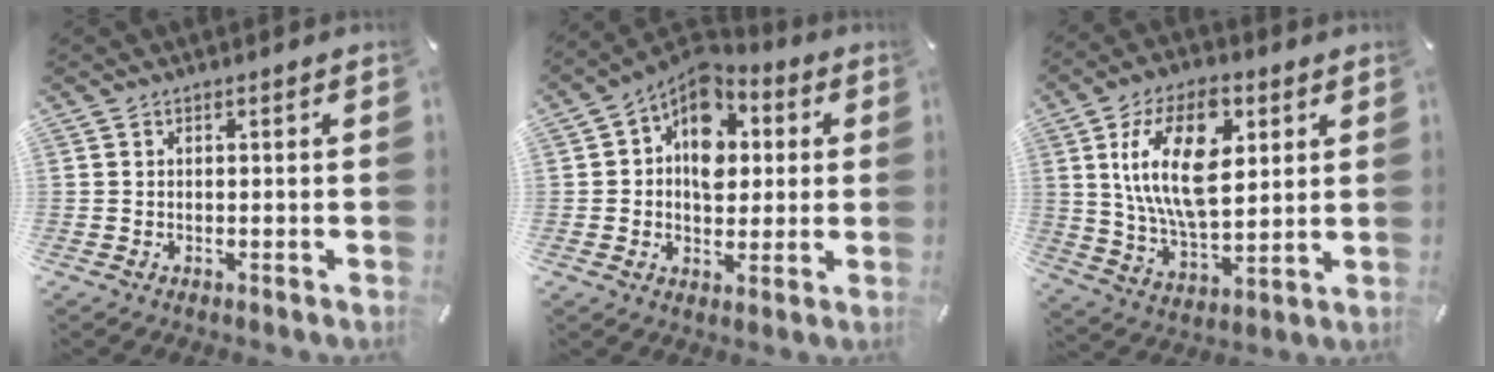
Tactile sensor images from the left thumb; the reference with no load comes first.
{"total": 11.4, "force": [2.1, 8.9, 6.7], "torque": [-0.107, -0.015, 0.036]}
{"total": 18.5, "force": [5.9, 10.4, 14.1], "torque": [-0.289, -0.003, 0.097]}